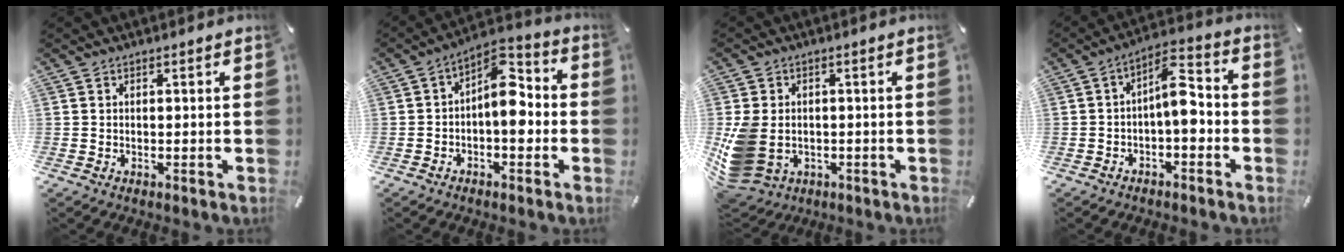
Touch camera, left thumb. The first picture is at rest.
{"total": 9.6, "force": [-0.6, 5.3, 8.0], "torque": [-0.115, -0.008, -0.012]}
{"total": 10.5, "force": [-1.6, 8.4, 6.0], "torque": [-0.148, 0.004, -0.026]}
{"total": 9.5, "force": [-1.0, 4.6, 8.2], "torque": [-0.134, 0.014, -0.020]}